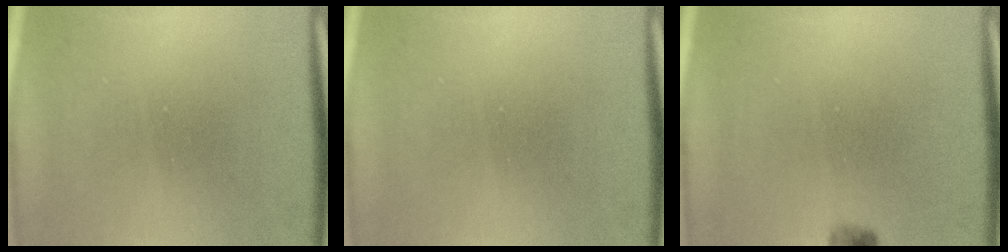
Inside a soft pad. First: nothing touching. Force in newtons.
{"total": 0.0}
{"total": 2.4}